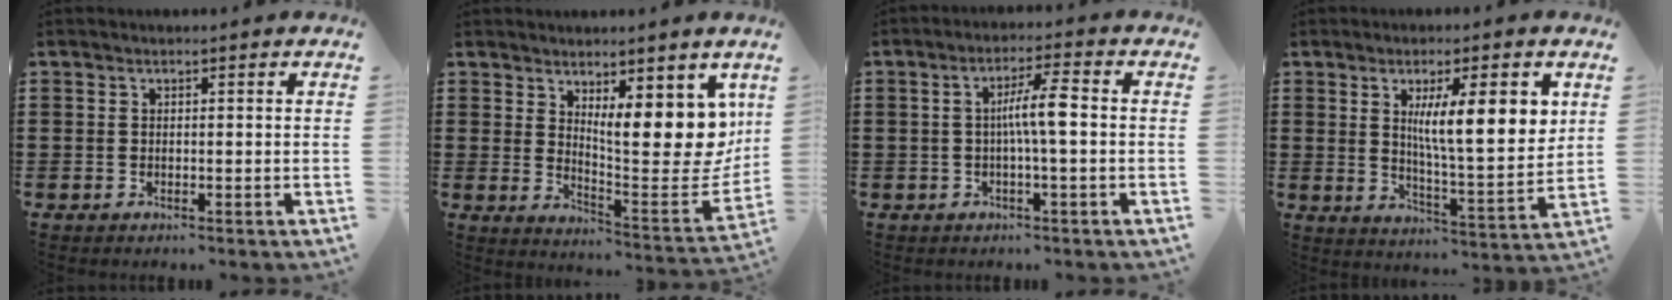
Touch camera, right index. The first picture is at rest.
{"total": 10.6, "force": [5.6, 4.3, 7.9], "torque": [-0.100, -0.048, 0.097]}
{"total": 5.3, "force": [-0.3, 0.5, 5.3], "torque": [-0.096, 0.005, -0.011]}
{"total": 11.1, "force": [3.7, 2.6, 10.1], "torque": [-0.166, -0.008, 0.055]}